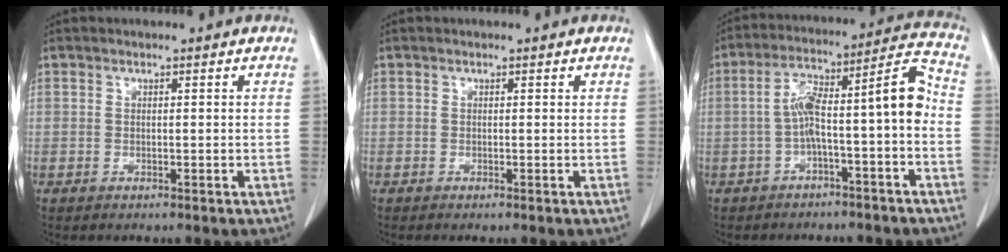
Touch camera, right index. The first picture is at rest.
{"total": 0.0}
{"total": 11.6, "force": [-2.3, 1.4, 11.2], "torque": [-0.181, 0.053, -0.036]}